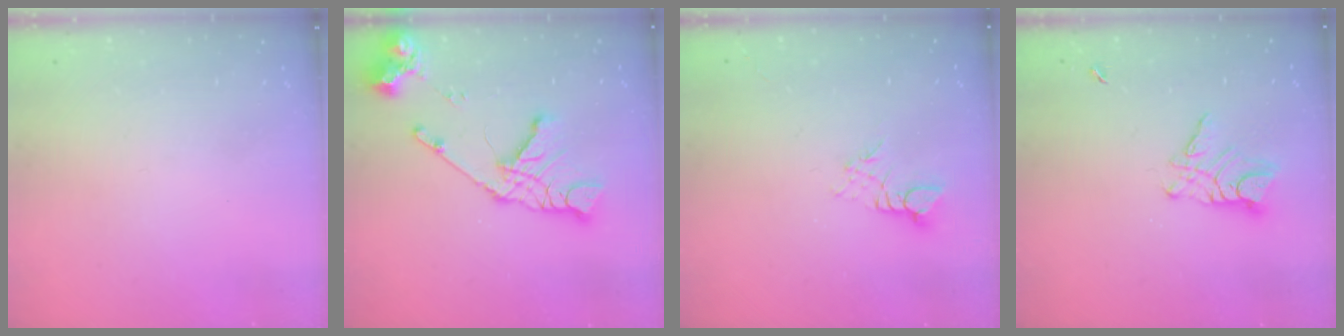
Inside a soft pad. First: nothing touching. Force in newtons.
{"total": 16.2, "press": 16.1, "slide": 2.0}
{"total": 2.8, "press": 2.8, "slide": 0.3}
{"total": 8.4, "press": 8.4, "slide": 0.7}